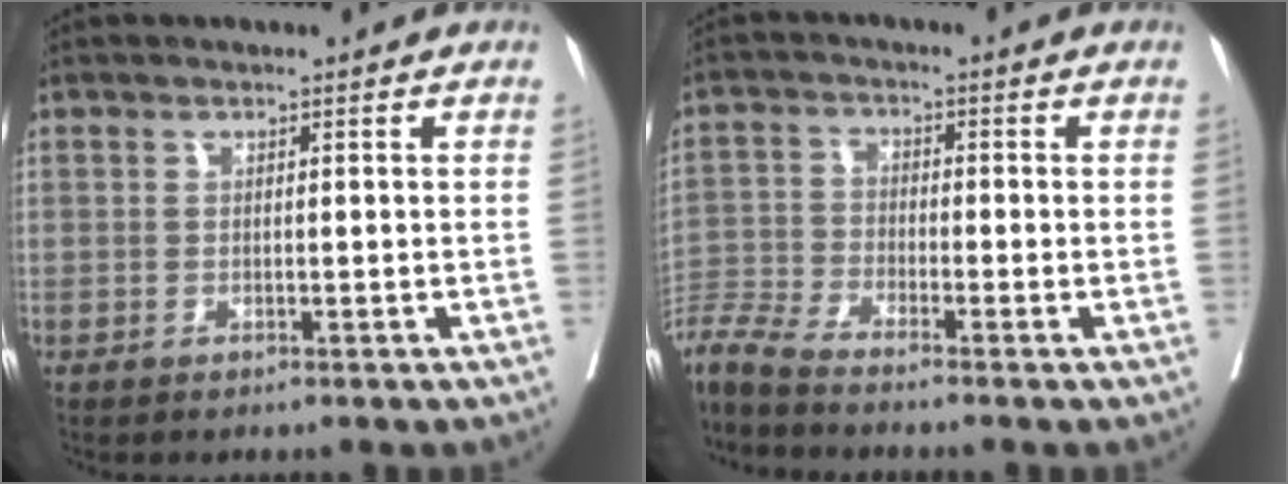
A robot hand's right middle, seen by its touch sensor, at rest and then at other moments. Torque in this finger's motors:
{"motor_torque": [0.73, -1.41, -0.09, 0.00]}